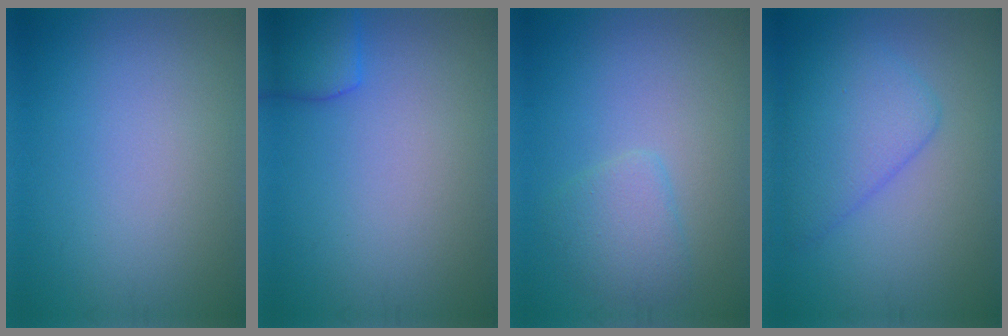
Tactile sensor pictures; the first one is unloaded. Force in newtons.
{"total": 2.7, "press": 2.7, "slide": 0.1}
{"total": 2.4, "press": 2.4, "slide": 0.3}
{"total": 4.5, "press": 4.5, "slide": 0.2}